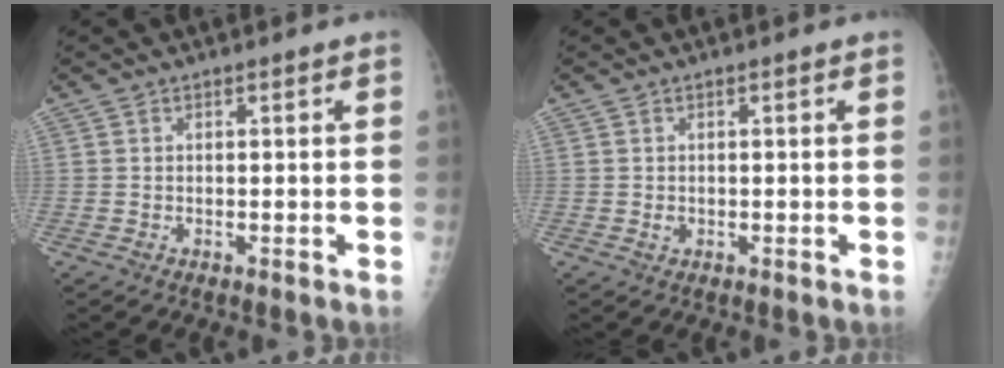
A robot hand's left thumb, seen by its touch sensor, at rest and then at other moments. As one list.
[{"total": 1.0, "force": [-0.1, 0.8, 0.5], "torque": [-0.004, 0.001, -0.001]}]